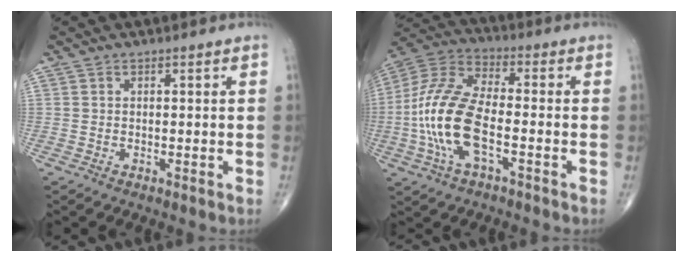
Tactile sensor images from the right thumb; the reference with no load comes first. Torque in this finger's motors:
{"motor_torque": [0.45, 0.41, 1.81, -0.10, 0.27]}